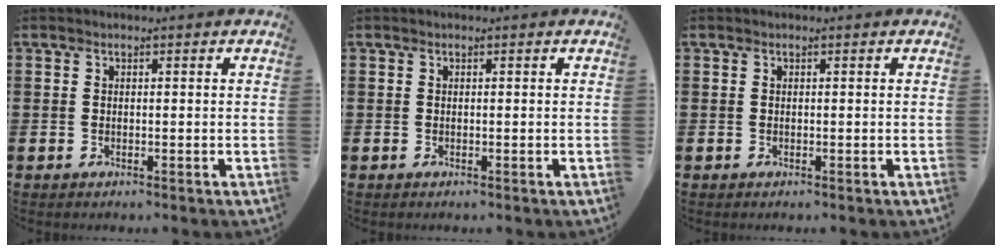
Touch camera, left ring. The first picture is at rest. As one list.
[{"total": 0.0}, {"total": 0.0}]